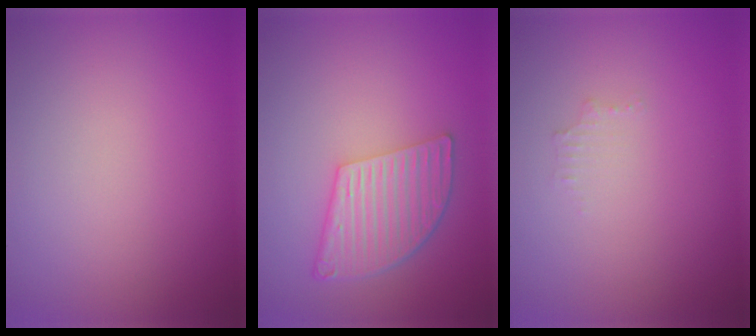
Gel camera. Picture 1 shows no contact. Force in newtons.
{"total": 5.4, "press": 3.9, "slide": 3.7}
{"total": 0.9, "press": 0.8, "slide": 0.1}